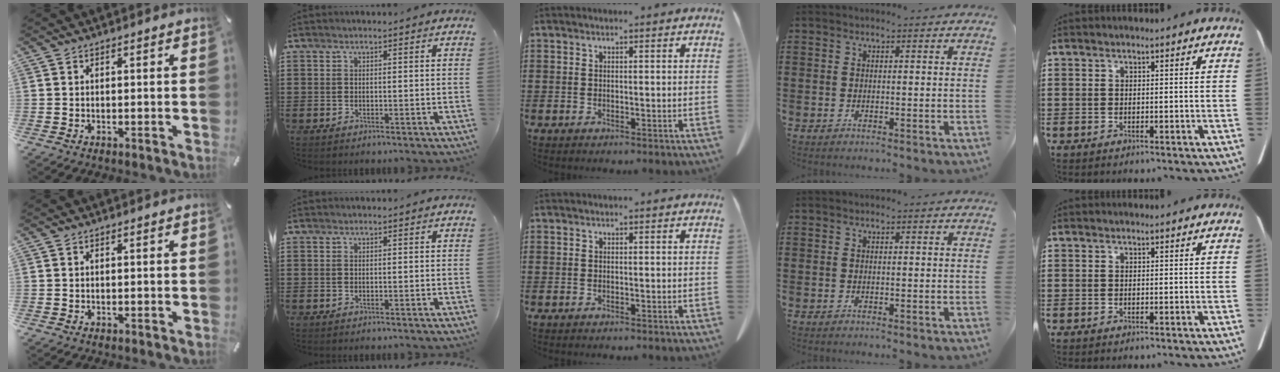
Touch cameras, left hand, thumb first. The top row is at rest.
{}